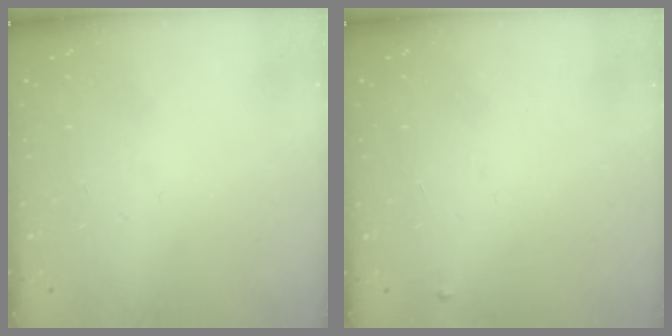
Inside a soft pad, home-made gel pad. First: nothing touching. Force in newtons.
{"total": 3.2, "press": 3.2, "slide": 0.2}